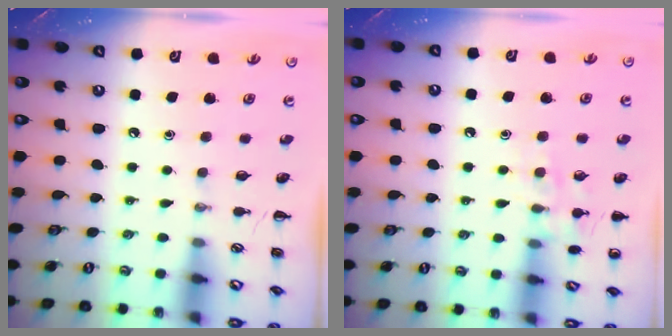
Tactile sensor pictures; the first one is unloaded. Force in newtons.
{"total": 8.6, "press": 8.5, "slide": 1.0}